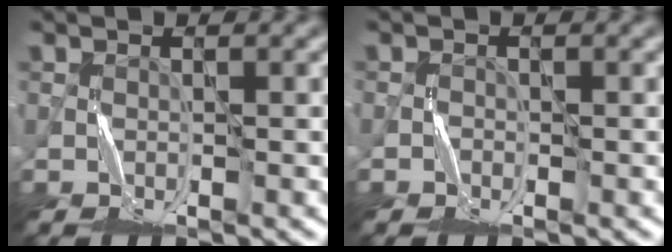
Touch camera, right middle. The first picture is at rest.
{"total": 0.8, "force": [-0.6, 0.5, -0.1], "torque": [0.001, 0.004, -0.013]}